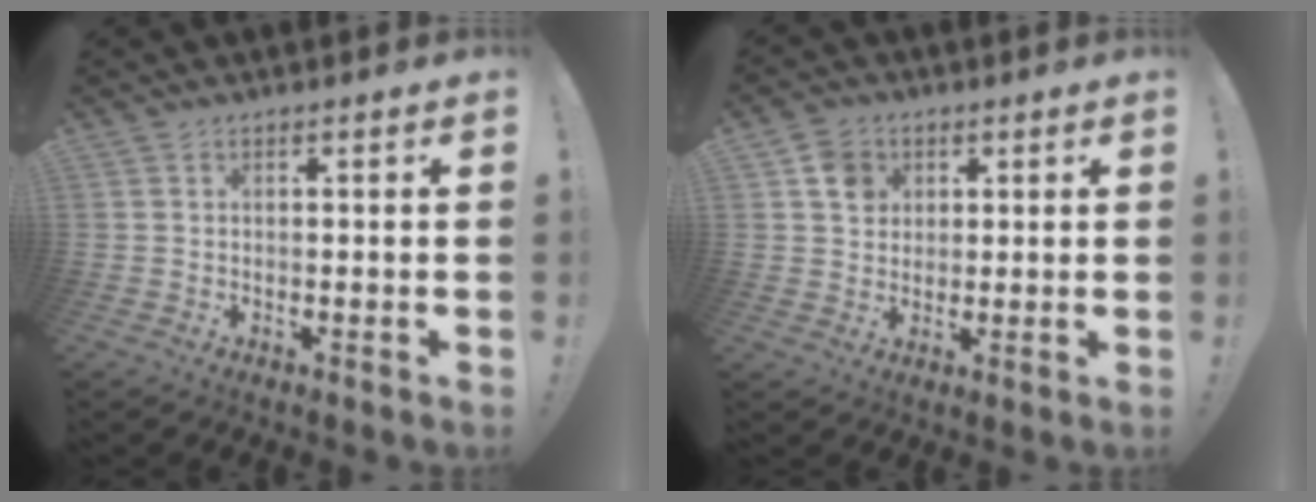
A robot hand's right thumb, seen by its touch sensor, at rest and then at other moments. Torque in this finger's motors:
{"motor_torque": [0.04, 0.76, 0.17, -0.15, 0.12]}